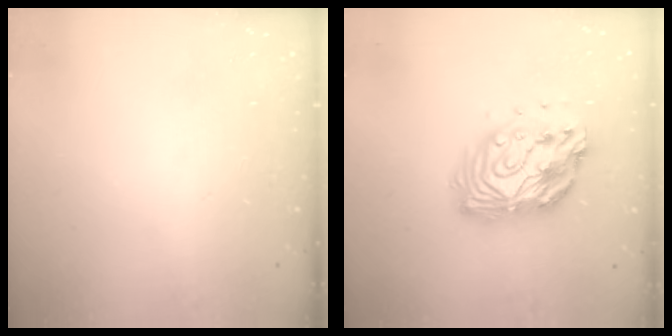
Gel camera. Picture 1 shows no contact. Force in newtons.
{"total": 12.8, "press": 12.8, "slide": 0.9}